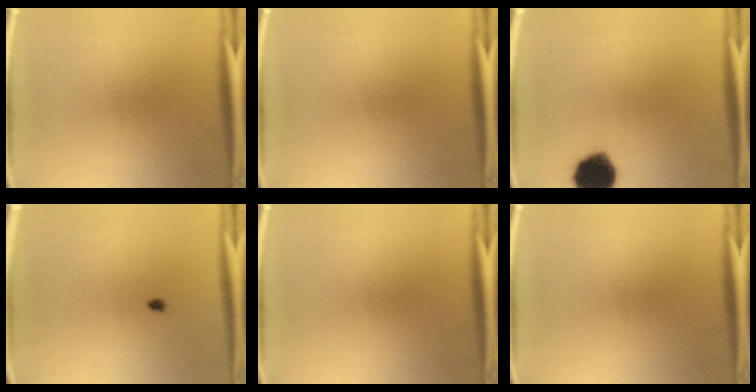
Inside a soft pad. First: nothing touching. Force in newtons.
{"total": 0.0}
{"total": 13.1}
{"total": 1.4}
{"total": 0.0}
{"total": 0.0}